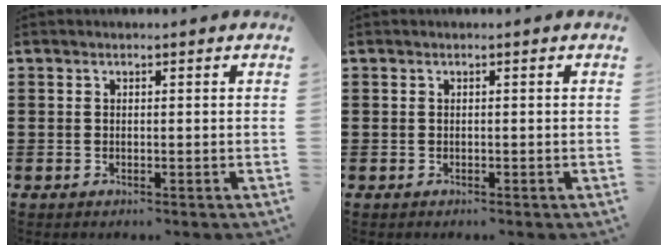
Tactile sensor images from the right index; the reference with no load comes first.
{"total": 0.0}